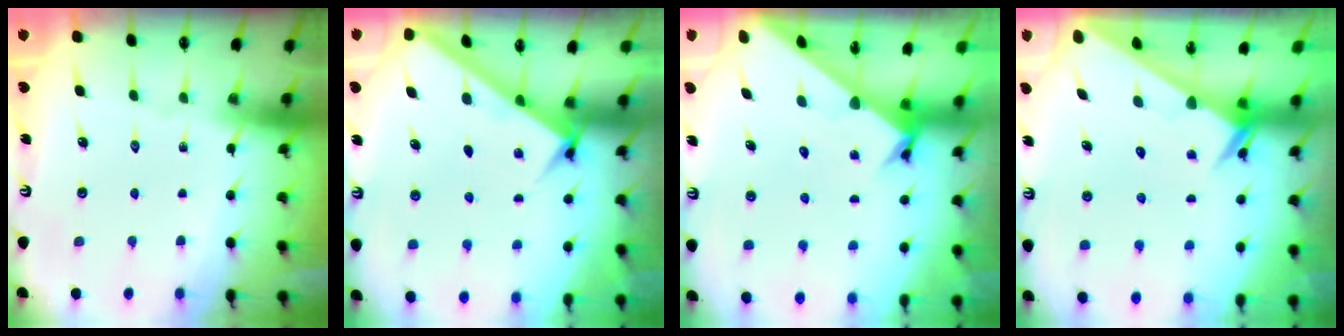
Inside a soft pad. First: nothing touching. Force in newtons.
{"total": 3.0, "press": 3.0, "slide": 0.2}
{"total": 2.4, "press": 2.4, "slide": 0.0}
{"total": 2.5, "press": 2.5, "slide": 0.1}